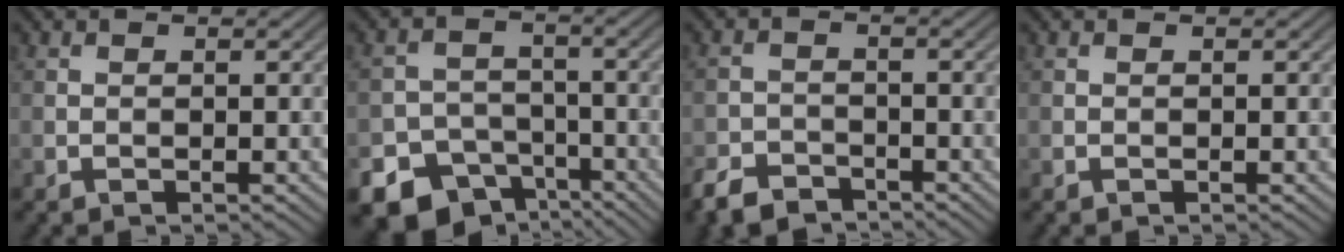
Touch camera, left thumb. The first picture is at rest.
{"total": 10.8, "force": [-7.4, 7.3, 3.1], "torque": [-0.056, -0.025, -0.116]}
{"total": 4.5, "force": [-3.7, 1.9, 1.6], "torque": [-0.026, -0.007, -0.077]}
{"total": 0.0}